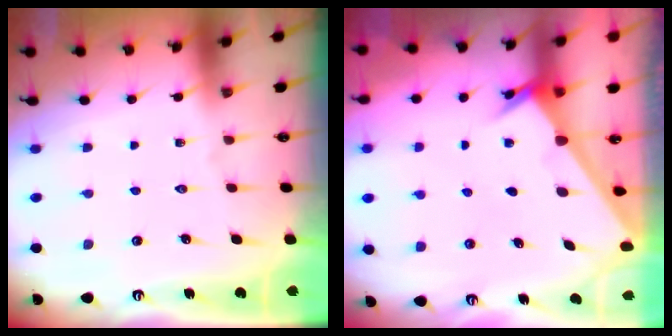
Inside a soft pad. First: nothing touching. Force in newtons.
{"total": 2.3, "press": 2.3, "slide": 0.2}